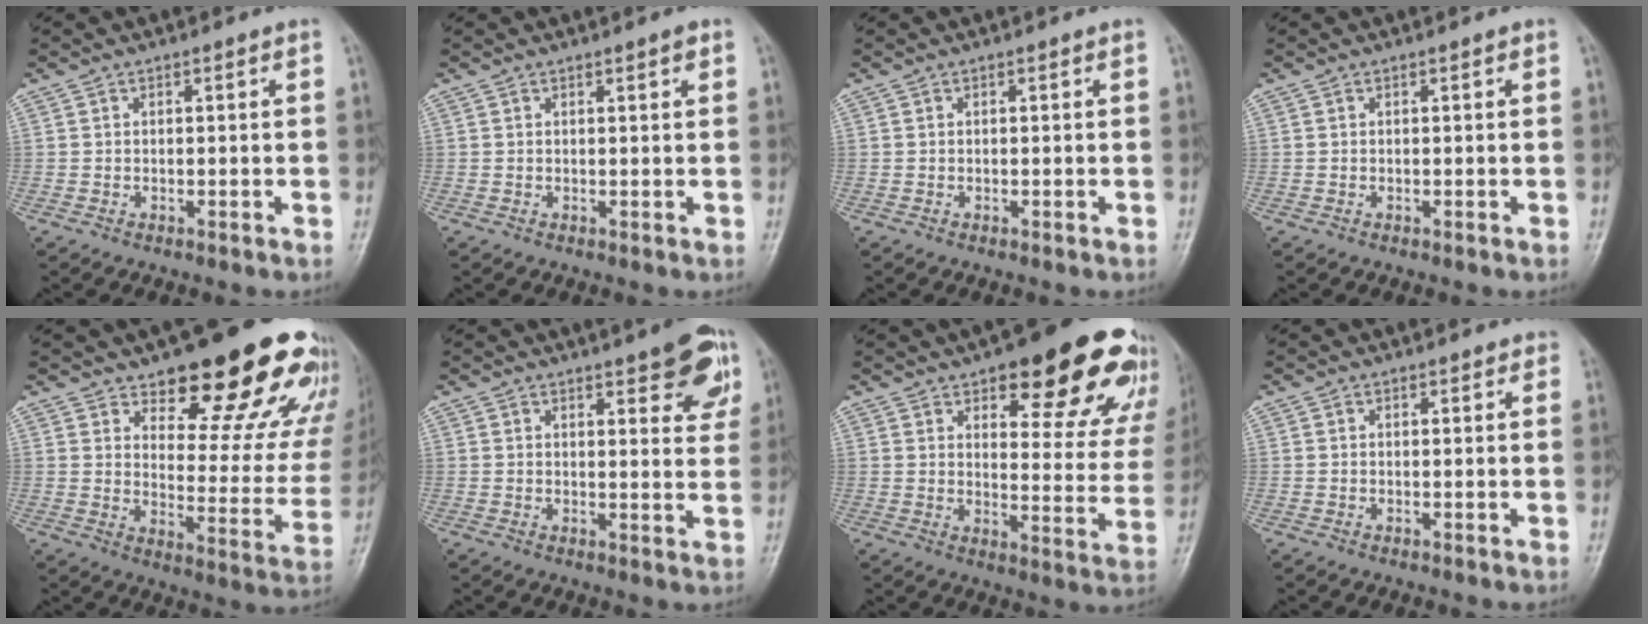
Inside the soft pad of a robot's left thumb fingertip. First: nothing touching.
{"total": 1.2, "force": [0.7, 0.3, 0.9], "torque": [-0.013, -0.002, 0.009]}
{"total": 0.0}
{"total": 0.0}
{"total": 22.7, "force": [16.4, 8.0, 13.5], "torque": [-0.127, -0.104, 0.215]}
{"total": 9.7, "force": [5.5, 3.3, 7.3], "torque": [-0.059, -0.022, 0.065]}
{"total": 22.4, "force": [14.4, 8.2, 15.1], "torque": [-0.133, -0.061, 0.175]}
{"total": 1.0, "force": [0.7, 0.6, 0.3], "torque": [0.004, -0.003, 0.004]}